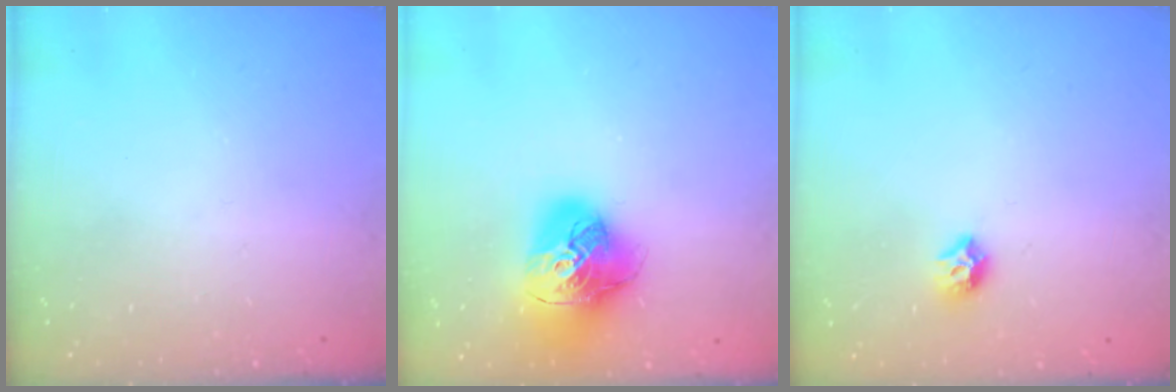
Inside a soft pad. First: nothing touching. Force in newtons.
{"total": 18.2, "press": 18.0, "slide": 2.2}
{"total": 7.5, "press": 7.4, "slide": 0.8}